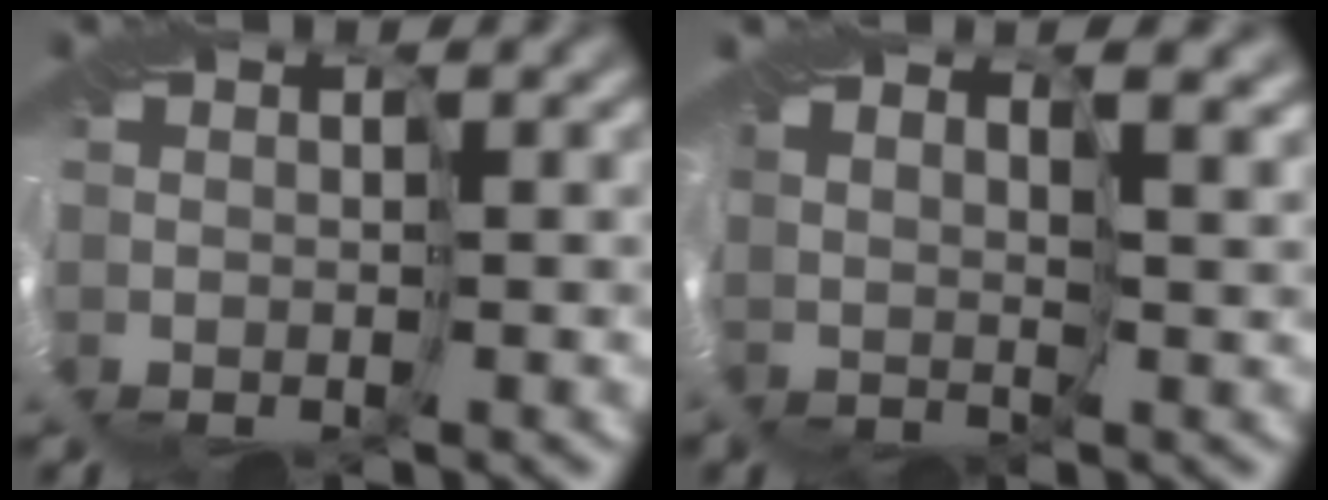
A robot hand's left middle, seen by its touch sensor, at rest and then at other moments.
{"total": 3.6, "force": [3.4, 0.9, 0.9], "torque": [-0.021, 0.006, 0.066]}